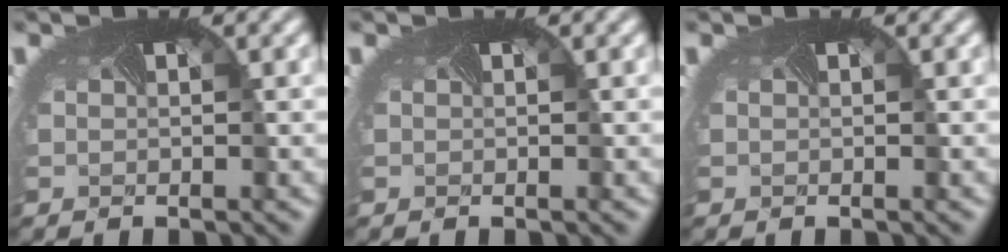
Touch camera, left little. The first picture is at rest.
{"total": 0.0}
{"total": 0.0}